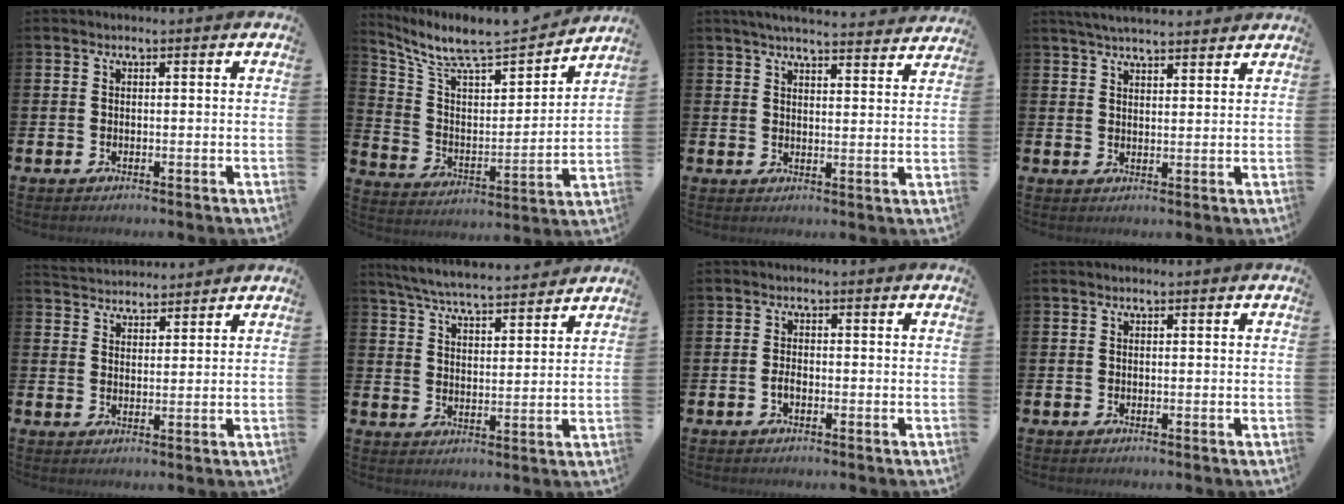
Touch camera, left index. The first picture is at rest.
{"total": 9.2, "force": [8.2, 2.0, 3.7], "torque": [-0.112, -0.060, 0.139]}
{"total": 4.9, "force": [4.8, 0.2, 1.2], "torque": [-0.023, -0.031, 0.082]}
{"total": 4.2, "force": [4.0, 0.5, 0.9], "torque": [-0.025, -0.012, 0.074]}
{"total": 3.7, "force": [3.6, 0.6, -0.5], "torque": [-0.005, -0.016, 0.067]}
{"total": 6.4, "force": [6.2, 0.4, 1.4], "torque": [-0.055, -0.039, 0.110]}
{"total": 1.4, "force": [-0.6, 0.7, 1.0], "torque": [-0.016, 0.000, -0.014]}
{"total": 0.0}